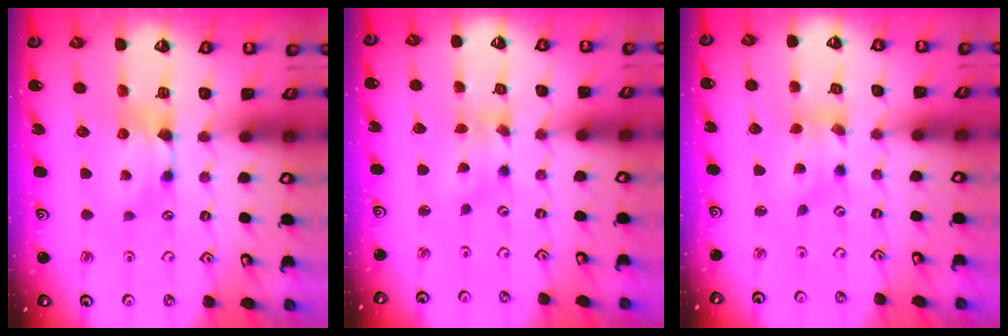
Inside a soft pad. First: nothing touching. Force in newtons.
{"total": 1.2, "press": 0.3, "slide": 1.2}
{"total": 1.8, "press": 1.3, "slide": 1.3}